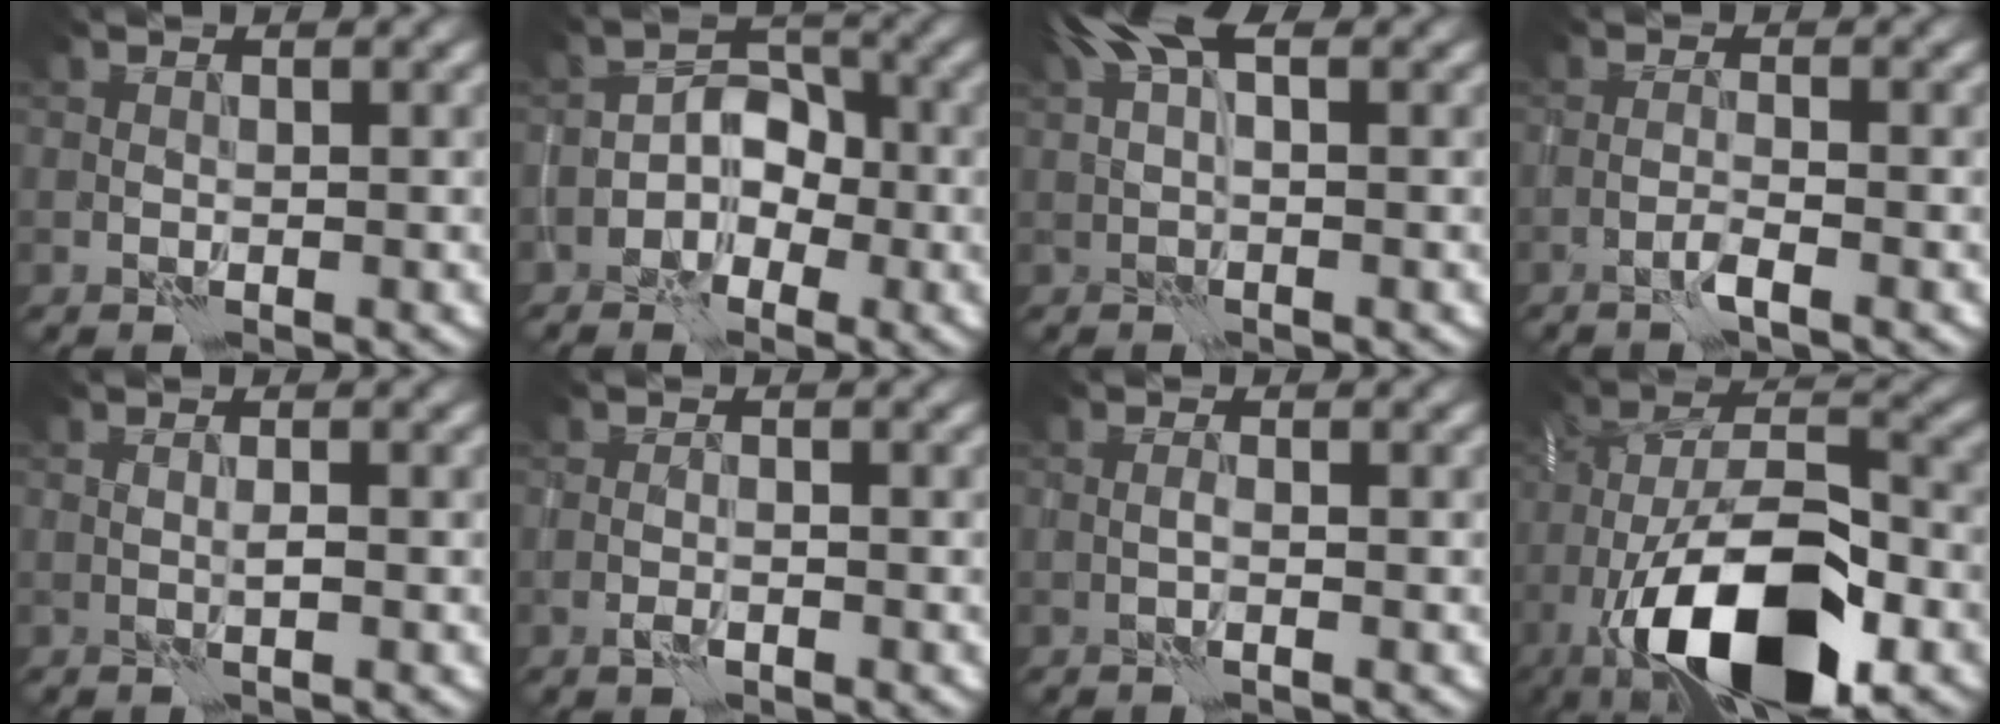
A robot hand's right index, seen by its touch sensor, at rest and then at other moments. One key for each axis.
{"total": 3.2, "fx": -1.4, "fy": 2.2, "fz": 1.8, "tx": 0.000, "ty": 0.012, "tz": -0.036}
{"total": 2.8, "fx": 1.9, "fy": 0.5, "fz": 2.0, "tx": -0.033, "ty": 0.007, "tz": 0.031}
{"total": 1.2, "fx": -0.8, "fy": -0.4, "fz": 0.8, "tx": -0.018, "ty": 0.006, "tz": -0.018}
{"total": 0.9, "fx": 0.4, "fy": -0.8, "fz": 0.0, "tx": -0.001, "ty": 0.000, "tz": 0.010}
{"total": 0.8, "fx": -0.6, "fy": 0.2, "fz": 0.6, "tx": -0.011, "ty": 0.003, "tz": -0.012}
{"total": 0.8, "fx": 0.2, "fy": -0.8, "fz": -0.1, "tx": 0.000, "ty": 0.002, "tz": 0.005}
{"total": 15.1, "fx": -7.3, "fy": 6.1, "fz": 11.8, "tx": -0.201, "ty": -0.006, "tz": -0.131}